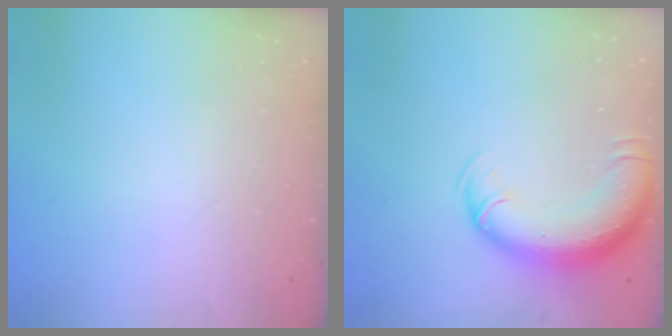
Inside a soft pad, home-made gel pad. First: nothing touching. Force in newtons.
{"total": 13.1, "press": 12.7, "slide": 3.2}